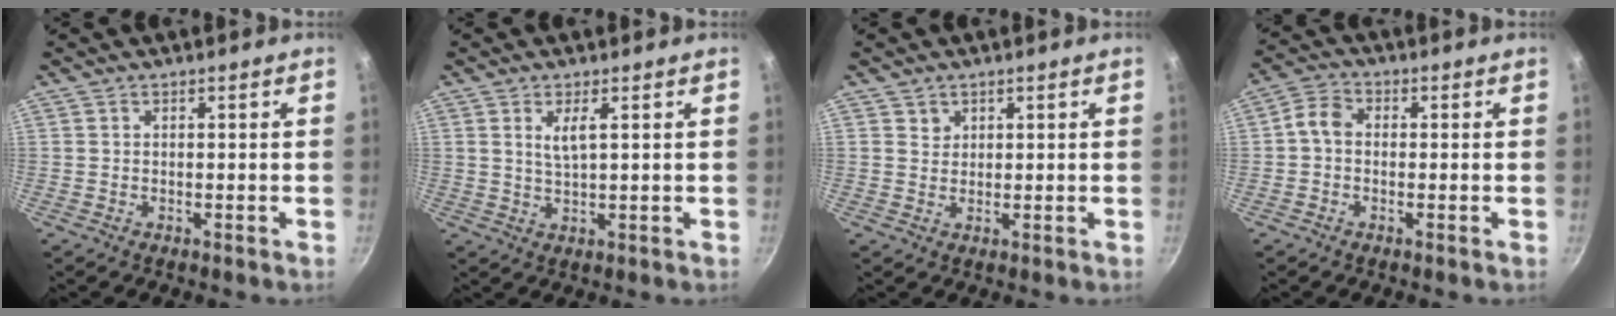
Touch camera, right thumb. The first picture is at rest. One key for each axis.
{"total": 3.6, "fx": 1.3, "fy": 0.9, "fz": 3.3, "tx": -0.066, "ty": -0.005, "tz": 0.028}
{"total": 1.8, "fx": 0.9, "fy": 1.6, "fz": 0.2, "tx": 0.014, "ty": 0.001, "tz": 0.014}
{"total": 4.2, "fx": -0.3, "fy": 3.3, "fz": 2.6, "tx": -0.048, "ty": 0.017, "tz": -0.021}